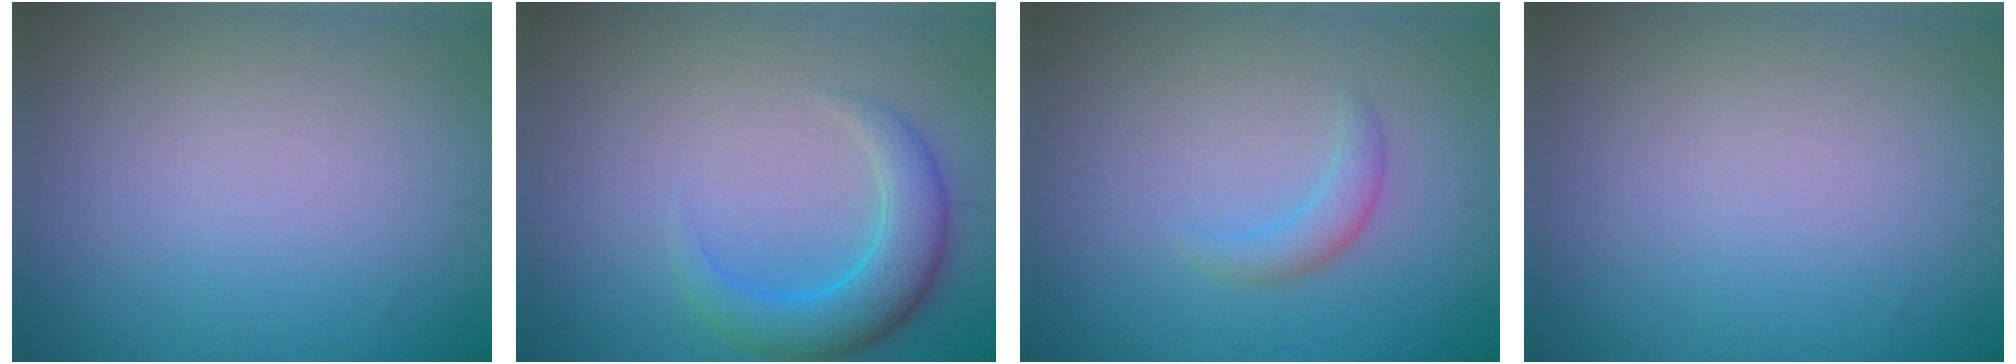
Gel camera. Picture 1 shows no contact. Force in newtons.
{"total": 3.9, "press": 3.9, "slide": 0.1}
{"total": 1.5, "press": 1.5, "slide": 0.1}
{"total": 0.0}